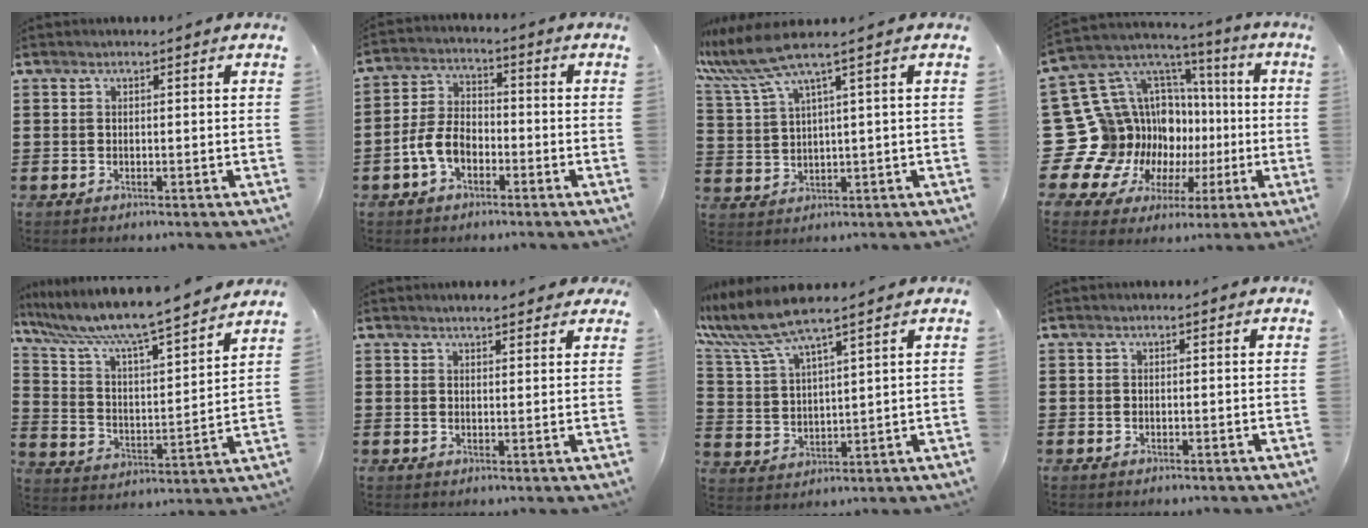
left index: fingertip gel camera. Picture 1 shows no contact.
{"total": 5.7, "force": [-2.6, 3.4, 3.7], "torque": [-0.095, 0.004, -0.056]}
{"total": 6.2, "force": [4.0, 0.4, 4.7], "torque": [-0.122, -0.020, 0.065]}
{"total": 16.5, "force": [-0.7, 15.2, 6.3], "torque": [-0.160, -0.051, 0.038]}
{"total": 8.4, "force": [7.5, -0.1, 3.8], "torque": [-0.107, -0.054, 0.121]}
{"total": 2.3, "force": [2.1, 0.4, 0.7], "torque": [-0.017, 0.004, 0.040]}
{"total": 8.2, "force": [6.8, 0.8, 4.5], "torque": [-0.119, -0.028, 0.120]}
{"total": 0.0}